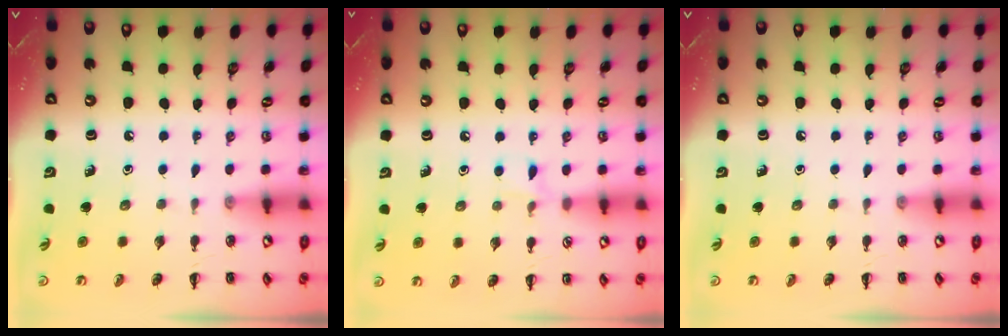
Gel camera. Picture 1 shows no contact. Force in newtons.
{"total": 4.9, "press": 4.5, "slide": 1.8}
{"total": 0.0}